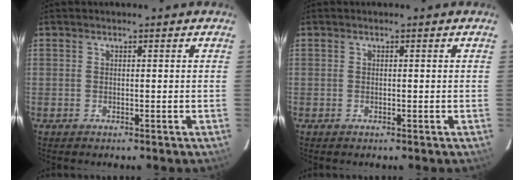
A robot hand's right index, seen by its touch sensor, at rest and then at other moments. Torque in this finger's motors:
{"motor_torque": [0.10, 0.01, 0.11, 0.01]}